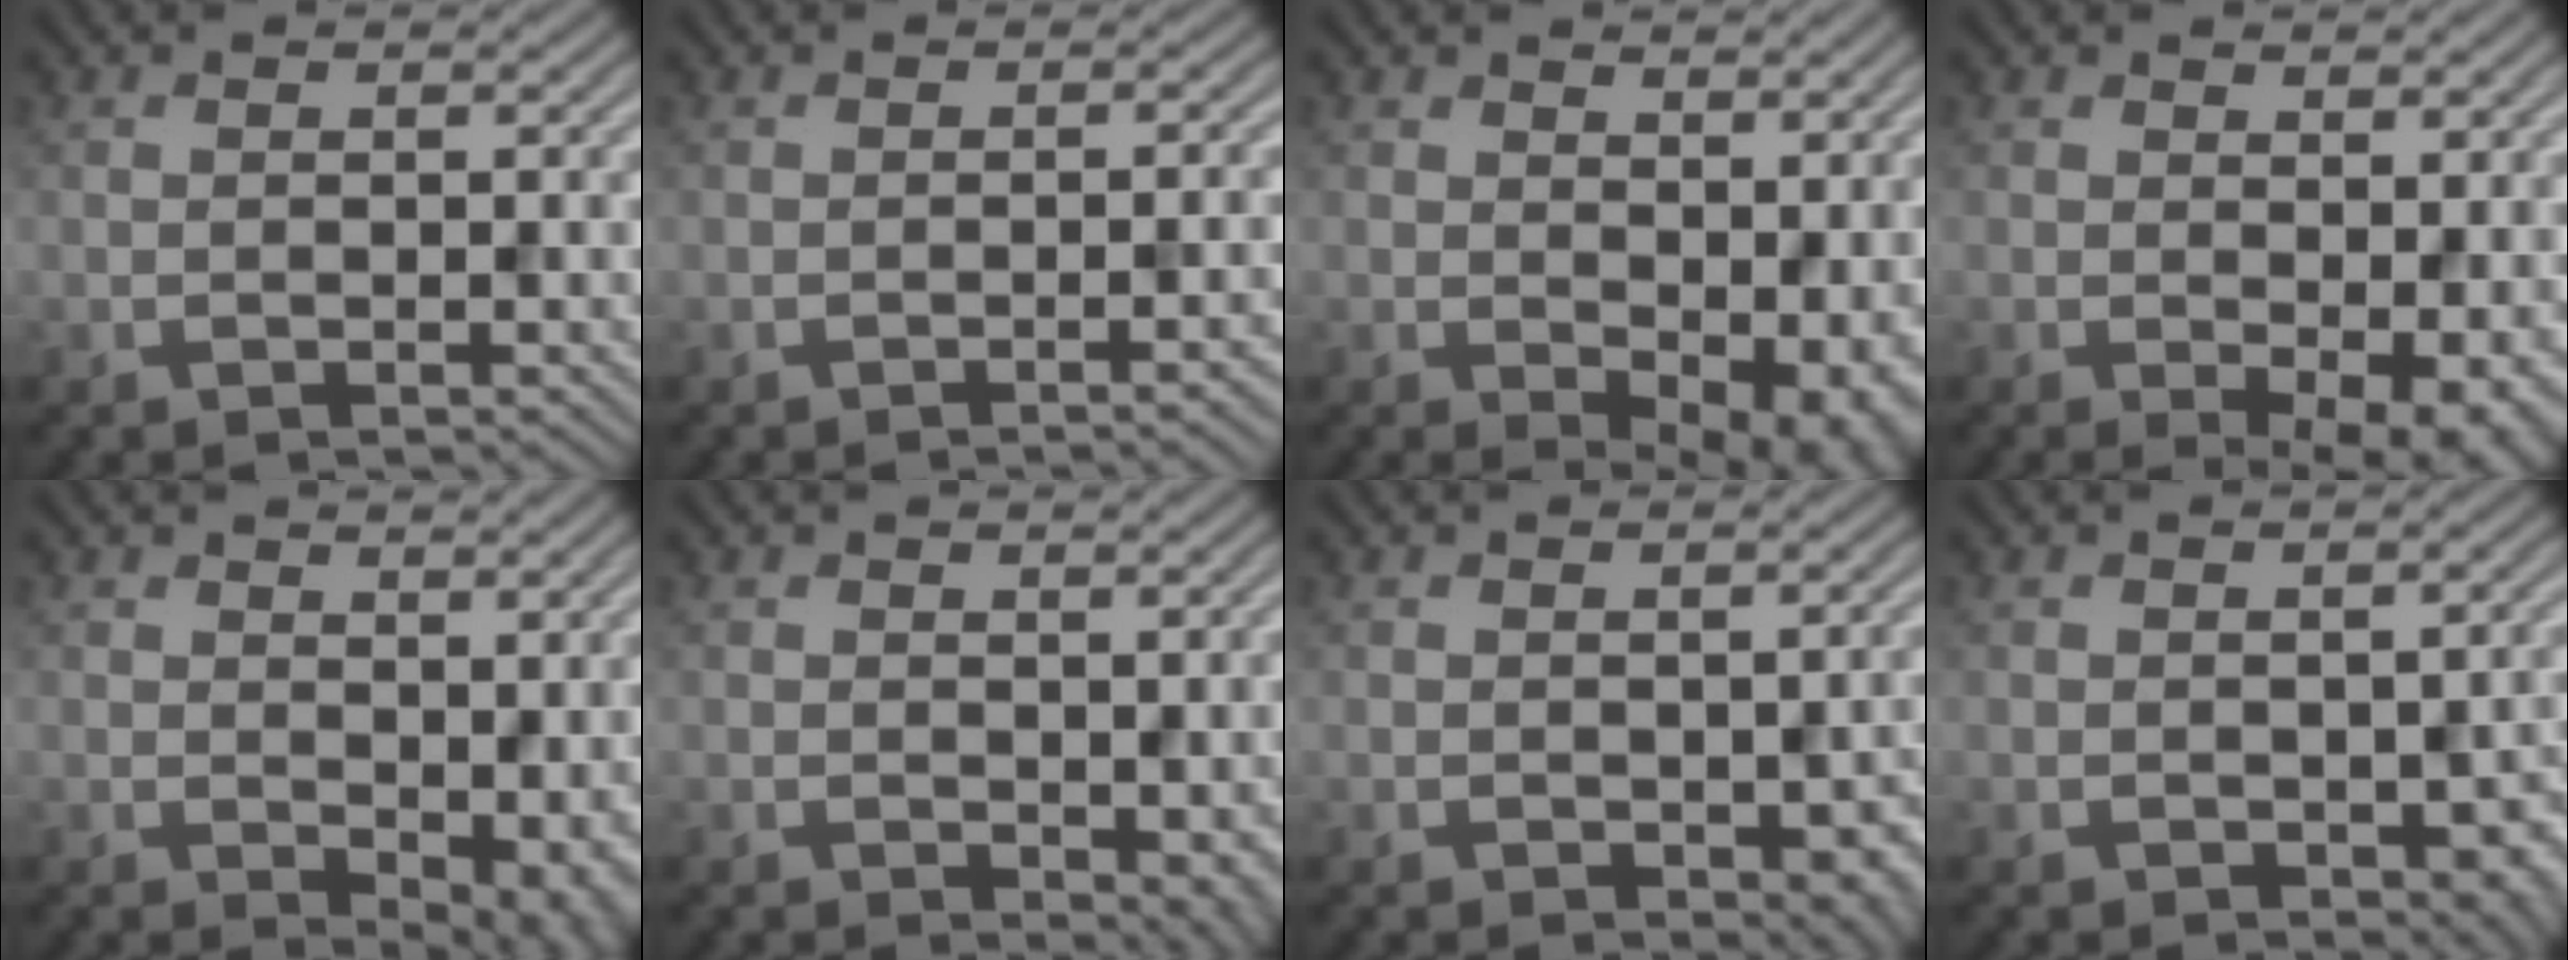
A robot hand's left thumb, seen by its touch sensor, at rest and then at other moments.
{"total": 2.0, "force": [-1.0, 0.4, 1.7], "torque": [-0.015, 0.006, -0.021]}
{"total": 8.6, "force": [0.7, 5.1, 6.9], "torque": [-0.098, -0.021, 0.028]}
{"total": 5.1, "force": [-0.2, 2.2, 4.6], "torque": [-0.064, -0.010, 0.007]}
{"total": 6.5, "force": [0.4, 4.0, 5.0], "torque": [-0.070, -0.021, 0.019]}
{"total": 2.4, "force": [0.1, 1.6, 1.9], "torque": [-0.028, -0.007, 0.008]}
{"total": 3.8, "force": [-0.9, 2.4, 2.8], "torque": [-0.039, -0.020, -0.006]}
{"total": 4.2, "force": [-1.1, 2.7, 3.0], "torque": [-0.041, -0.020, -0.010]}